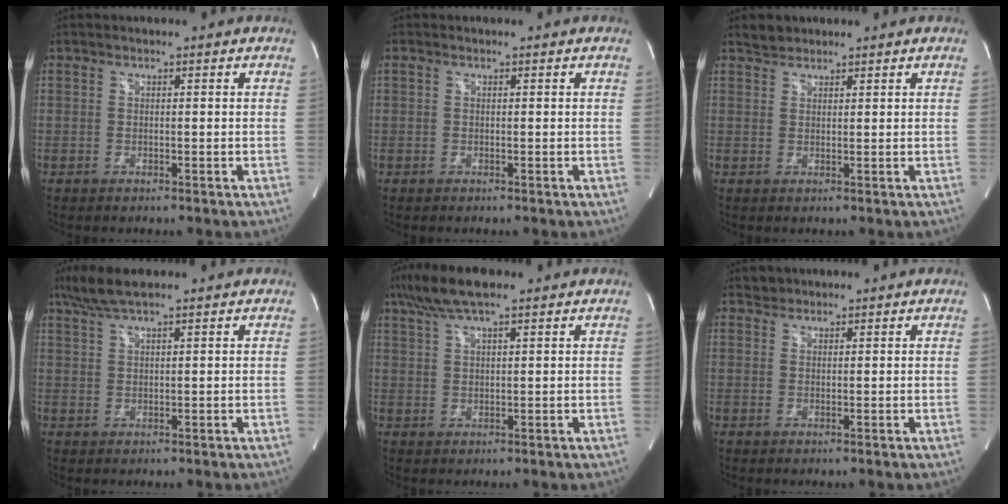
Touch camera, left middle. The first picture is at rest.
{"total": 0.0}
{"total": 1.9, "force": [1.7, 0.9, 0.0], "torque": [-0.002, 0.009, 0.029]}
{"total": 5.3, "force": [4.2, 0.4, 3.2], "torque": [-0.071, 0.022, 0.082]}
{"total": 7.7, "force": [5.5, 1.4, 5.1], "torque": [-0.104, 0.027, 0.100]}
{"total": 1.3, "force": [1.1, 0.6, -0.3], "torque": [0.007, 0.005, 0.016]}